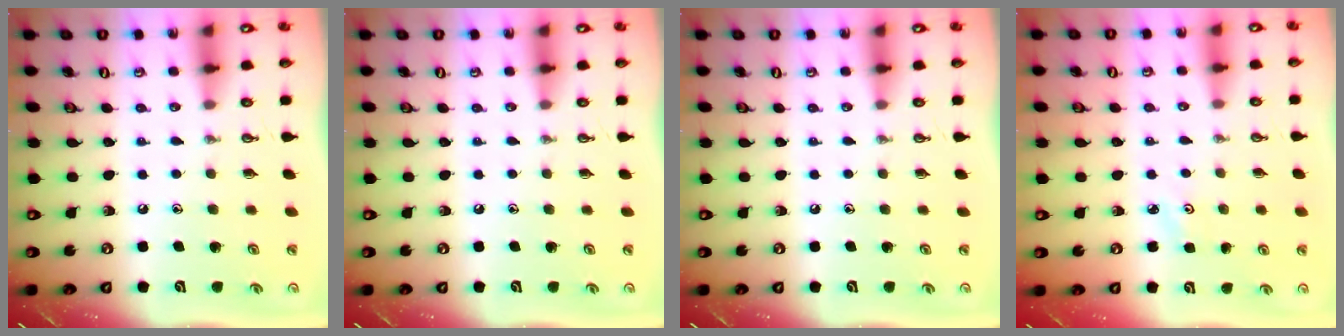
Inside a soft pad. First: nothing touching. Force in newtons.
{"total": 0.0}
{"total": 0.0}
{"total": 2.1, "press": 2.1, "slide": 0.3}